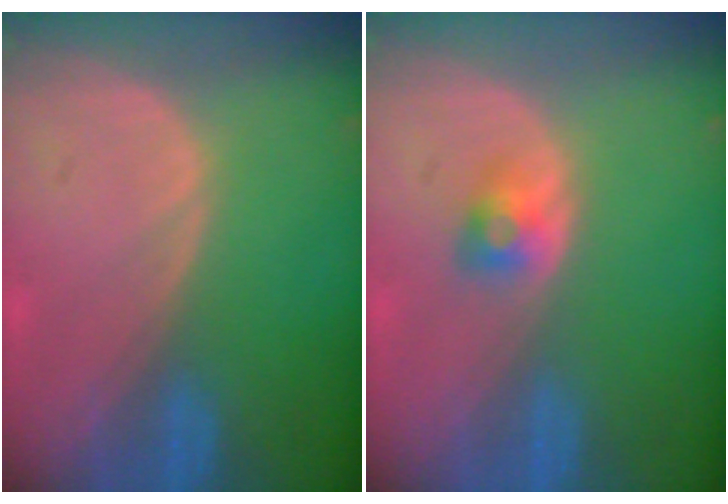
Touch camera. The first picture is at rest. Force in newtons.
{"total": 2.7, "press": 2.4, "slide": 1.1}